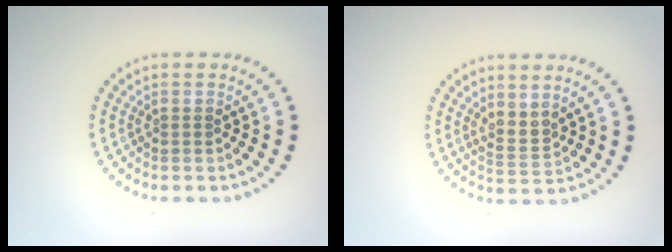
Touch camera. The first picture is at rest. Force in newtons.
{"total": 2.0, "press": 1.4, "slide": 1.4}